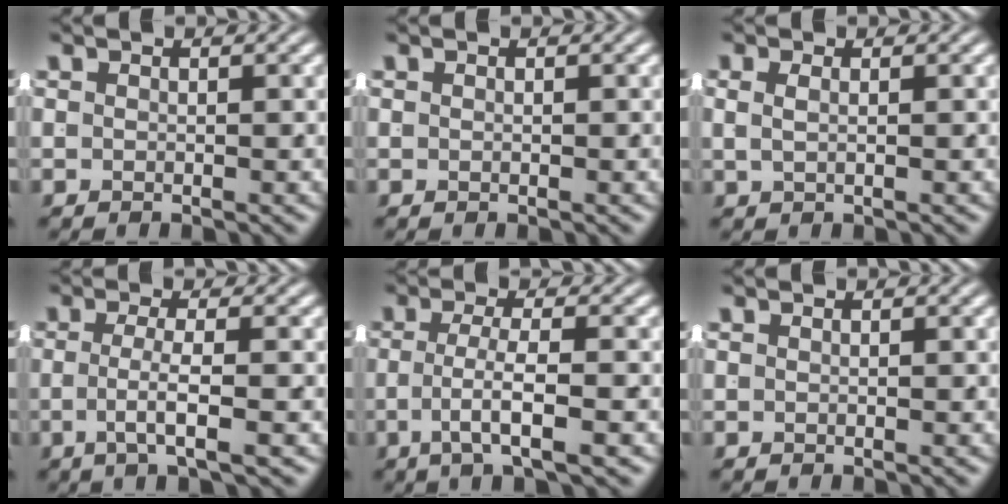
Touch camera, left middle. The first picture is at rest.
{"total": 0.0}
{"total": 1.0, "force": [0.4, -0.3, 0.8], "torque": [-0.011, -0.002, 0.013]}
{"total": 2.9, "force": [-0.9, -0.5, 2.7], "torque": [-0.049, -0.010, -0.011]}
{"total": 3.7, "force": [-1.4, 0.1, 3.5], "torque": [-0.059, -0.010, -0.017]}
{"total": 0.0}